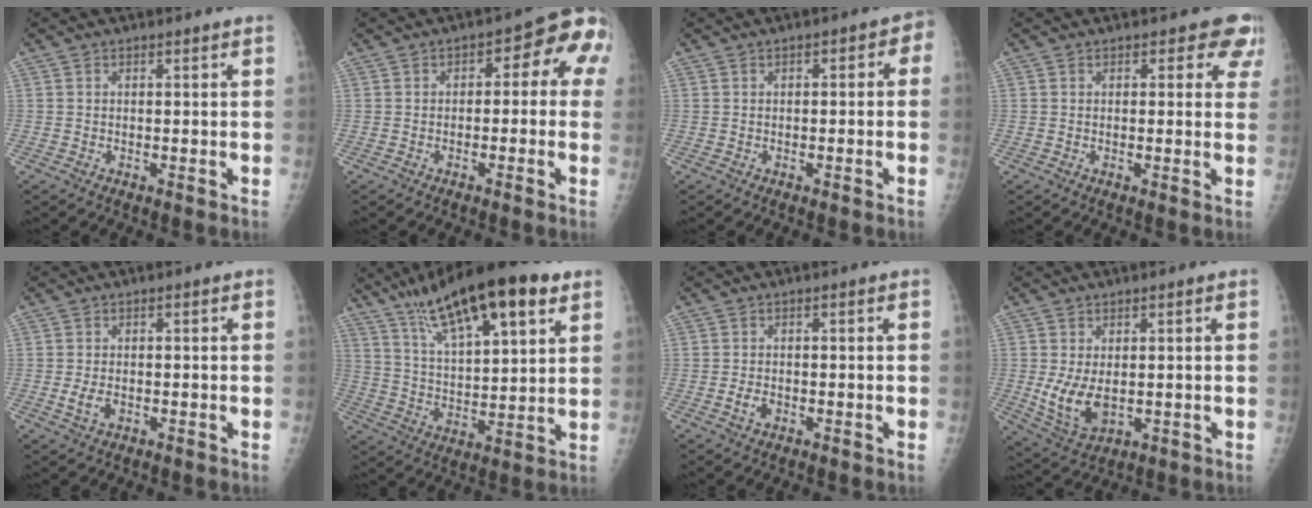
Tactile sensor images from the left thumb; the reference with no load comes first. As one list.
[{"total": 8.2, "force": [0.2, 4.9, 6.6], "torque": [-0.037, 0.036, -0.012]}, {"total": 2.9, "force": [-0.3, 1.8, 2.3], "torque": [-0.007, 0.016, -0.013]}, {"total": 4.6, "force": [3.0, 2.6, 2.2], "torque": [0.016, -0.010, 0.019]}, {"total": 2.7, "force": [-0.9, 1.6, 2.0], "torque": [-0.041, 0.002, -0.015]}, {"total": 22.1, "force": [12.1, 6.4, 17.3], "torque": [-0.268, -0.018, 0.206]}, {"total": 2.0, "force": [-1.0, 1.3, 1.2], "torque": [-0.023, 0.007, -0.017]}, {"total": 7.9, "force": [-0.6, 4.8, 6.2], "torque": [-0.112, -0.012, 0.003]}]